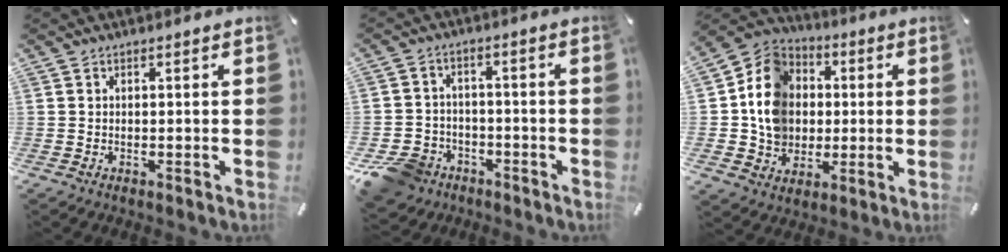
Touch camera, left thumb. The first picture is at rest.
{"total": 9.1, "force": [-5.6, 6.7, 2.4], "torque": [-0.058, 0.044, -0.102]}
{"total": 13.7, "force": [-0.1, 12.5, 5.6], "torque": [-0.121, 0.016, 0.004]}